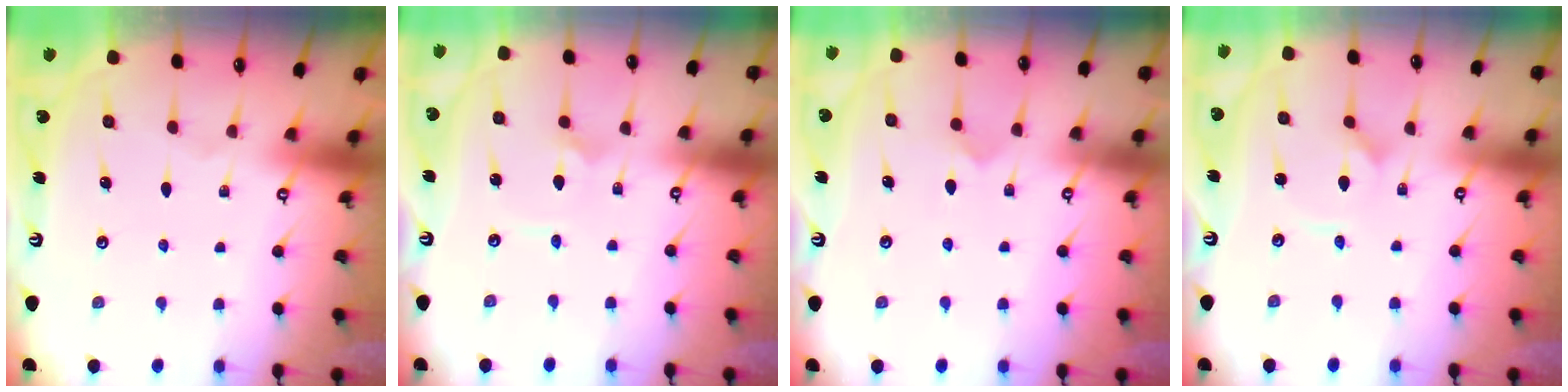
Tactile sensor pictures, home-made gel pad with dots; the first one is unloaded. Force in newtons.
{"total": 2.3, "press": 2.3, "slide": 0.1}
{"total": 5.0, "press": 5.0, "slide": 0.5}
{"total": 1.5, "press": 1.5, "slide": 0.0}